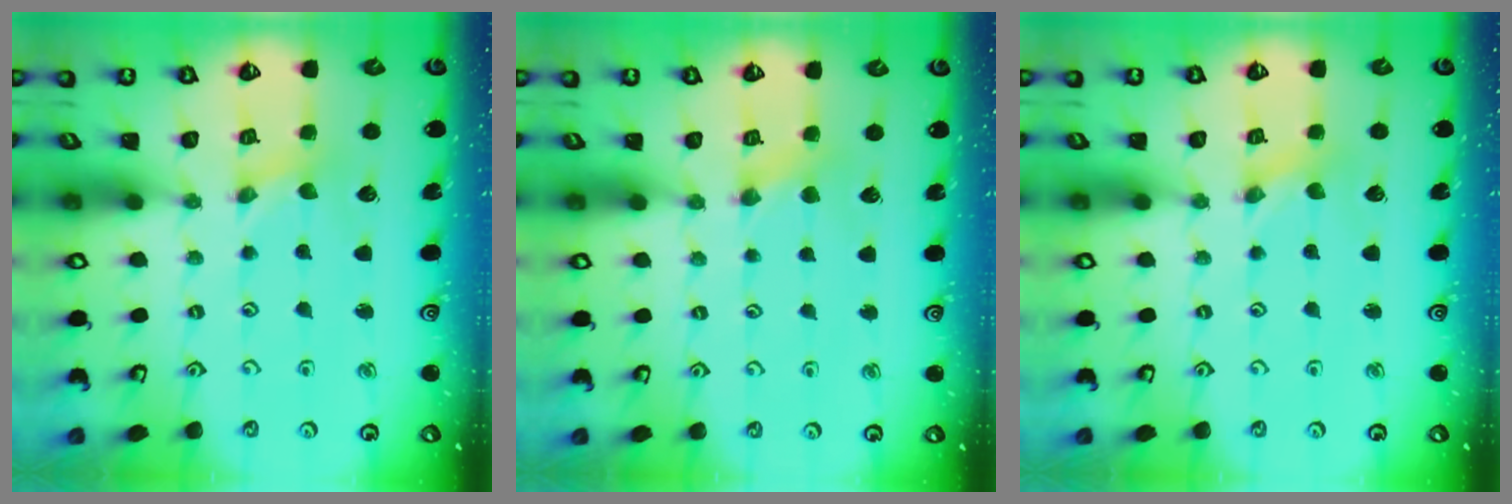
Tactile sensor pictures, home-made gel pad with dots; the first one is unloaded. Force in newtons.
{"total": 2.4, "press": 2.4, "slide": 0.5}
{"total": 0.0}